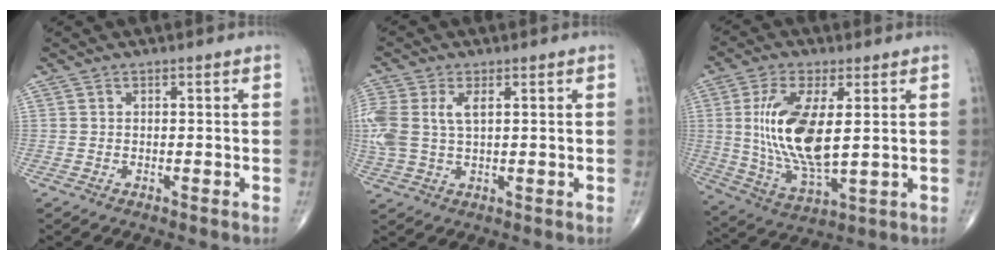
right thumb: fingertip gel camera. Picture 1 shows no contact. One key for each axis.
{"total": 9.5, "fx": 1.9, "fy": 5.3, "fz": 7.7, "tx": -0.204, "ty": 0.014, "tz": 0.043}
{"total": 16.1, "fx": 2.2, "fy": 6.5, "fz": 14.6, "tx": -0.291, "ty": -0.022, "tz": 0.051}